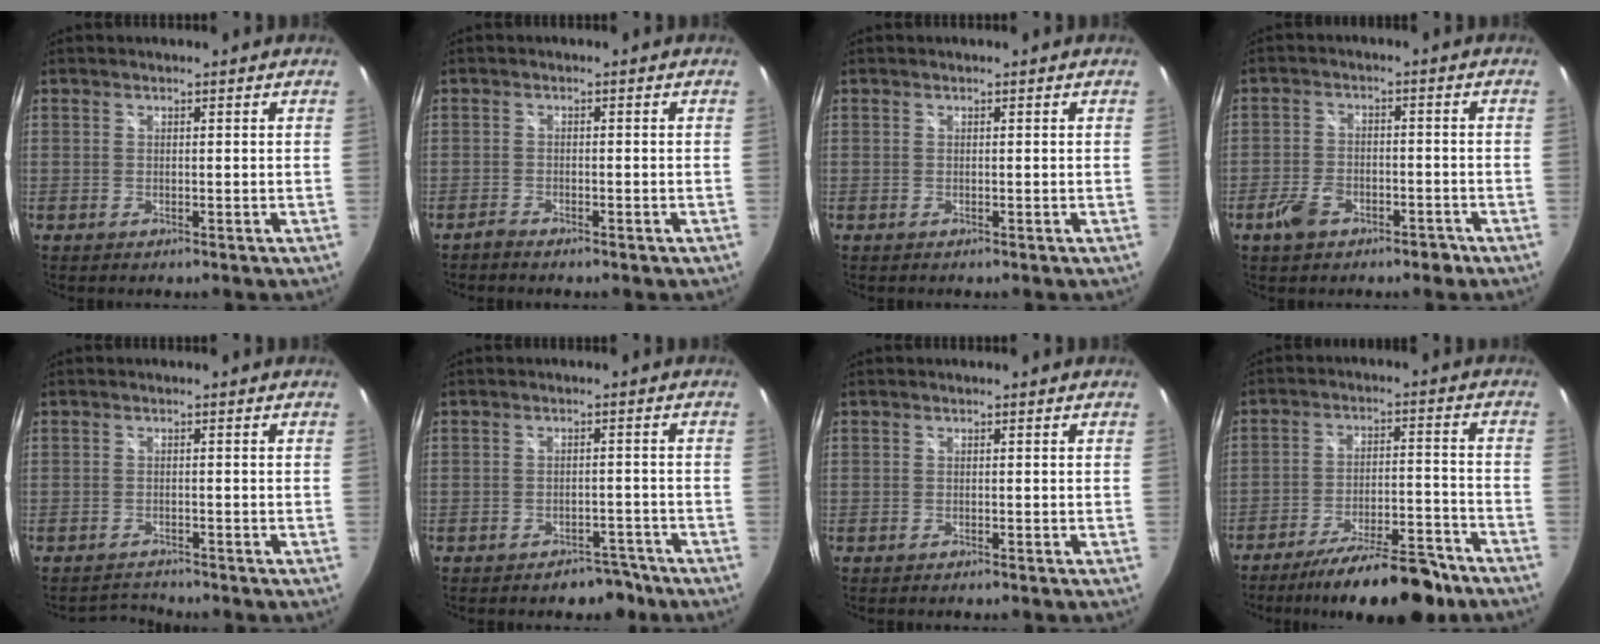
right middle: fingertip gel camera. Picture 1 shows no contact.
{"total": 2.0, "force": [-1.8, 0.7, 0.8], "torque": [-0.022, -0.001, -0.029]}
{"total": 0.0}
{"total": 6.3, "force": [-3.9, 3.8, 3.3], "torque": [-0.074, 0.005, -0.058]}
{"total": 2.1, "force": [-2.0, 0.1, -0.5], "torque": [0.000, 0.002, -0.038]}
{"total": 4.9, "force": [-3.8, 2.7, 1.2], "torque": [-0.019, 0.016, -0.042]}
{"total": 0.5, "force": [-0.5, 0.1, 0.2], "torque": [-0.003, -0.002, -0.009]}
{"total": 16.7, "force": [-13.5, 4.0, 9.0], "torque": [-0.153, -0.011, -0.196]}